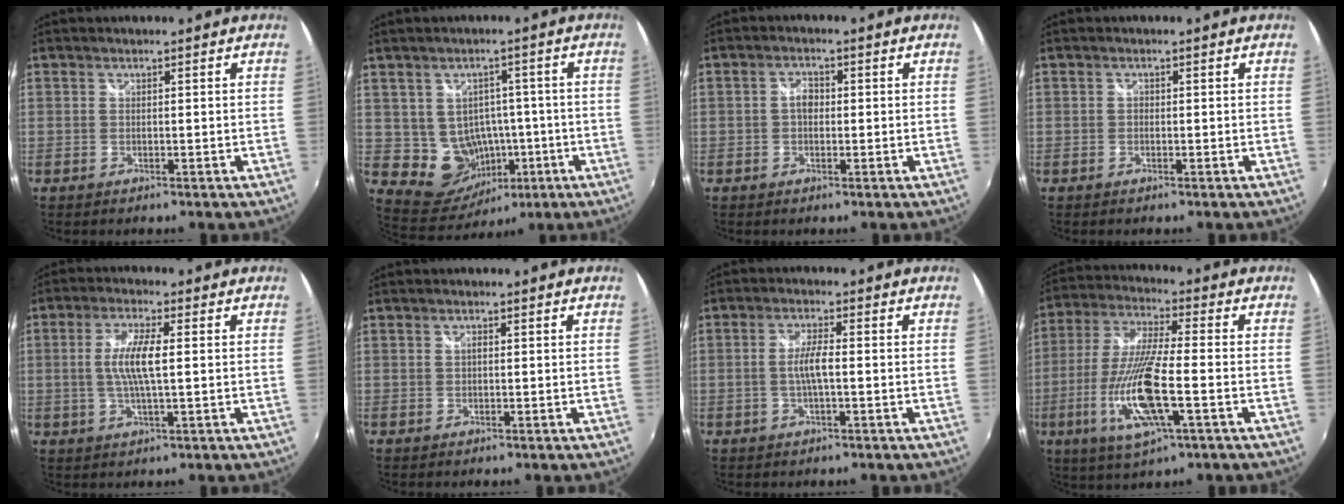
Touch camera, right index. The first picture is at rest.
{"total": 10.0, "force": [-1.4, 9.3, 3.3], "torque": [-0.079, 0.011, 0.006]}
{"total": 2.5, "force": [-0.2, 1.8, 1.7], "torque": [-0.030, 0.007, -0.006]}
{"total": 0.6, "force": [-0.3, 0.5, 0.2], "torque": [-0.002, -0.001, -0.008]}
{"total": 7.1, "force": [0.3, 1.3, 7.0], "torque": [-0.137, 0.001, 0.006]}
{"total": 0.6, "force": [0.1, 0.4, 0.4], "torque": [-0.008, 0.001, 0.000]}
{"total": 4.2, "force": [-0.6, 0.5, 4.1], "torque": [-0.079, 0.001, -0.010]}
{"total": 16.1, "force": [-5.0, 3.5, 14.9], "torque": [-0.317, -0.020, -0.093]}